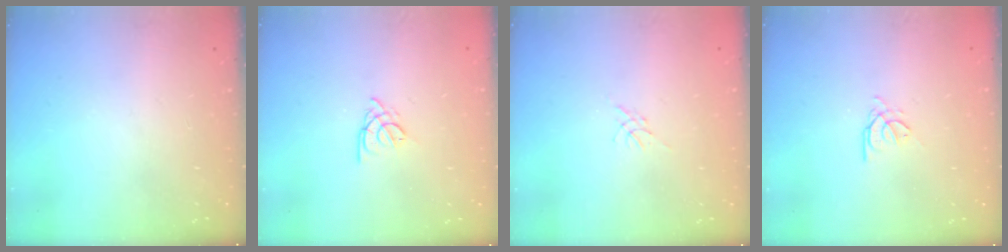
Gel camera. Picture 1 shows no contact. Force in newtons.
{"total": 2.5, "press": 2.5, "slide": 0.7}
{"total": 0.0}
{"total": 0.7, "press": 0.6, "slide": 0.3}